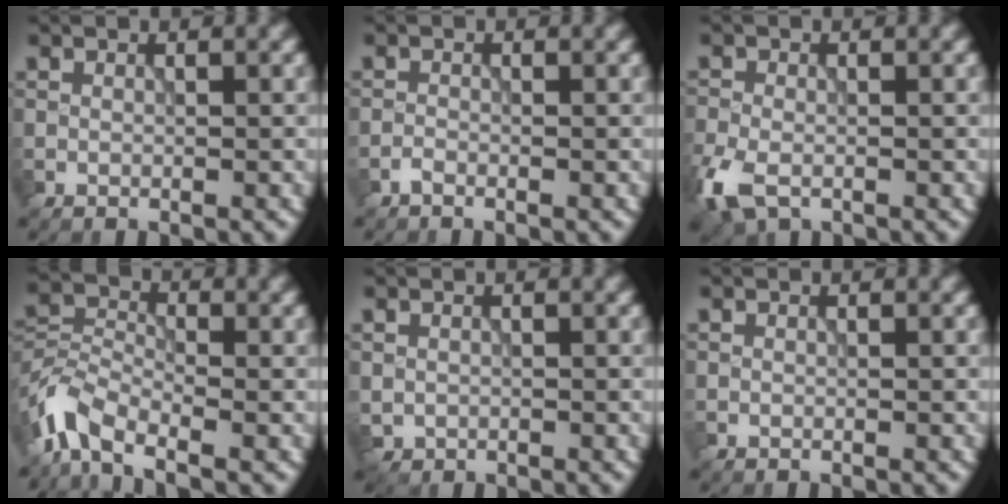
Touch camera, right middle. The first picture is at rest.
{"total": 0.7, "force": [-0.6, 0.1, 0.3], "torque": [-0.005, 0.000, -0.016]}
{"total": 4.2, "force": [-2.3, 2.3, 2.5], "torque": [-0.066, -0.009, -0.054]}
{"total": 4.7, "force": [-3.5, 2.0, 2.5], "torque": [-0.051, -0.002, -0.085]}
{"total": 0.9, "force": [-0.1, 0.9, 0.2], "torque": [-0.001, -0.007, -0.002]}
{"total": 0.0}